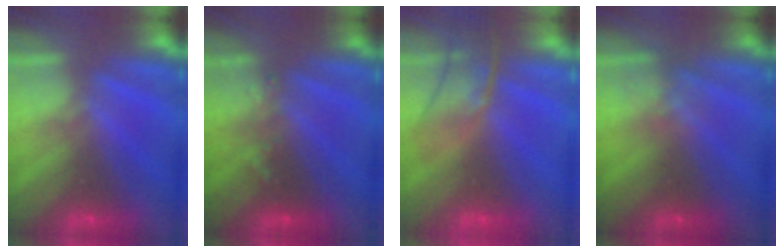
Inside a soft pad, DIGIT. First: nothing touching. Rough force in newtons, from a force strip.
{"total": 2.9}
{"total": 2.9}
{"total": 2.7}